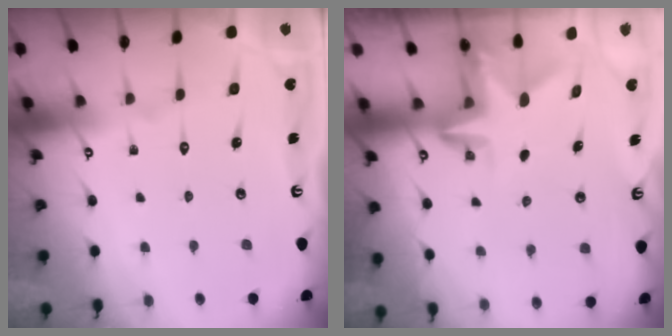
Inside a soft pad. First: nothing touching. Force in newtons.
{"total": 2.9, "press": 2.9, "slide": 0.3}